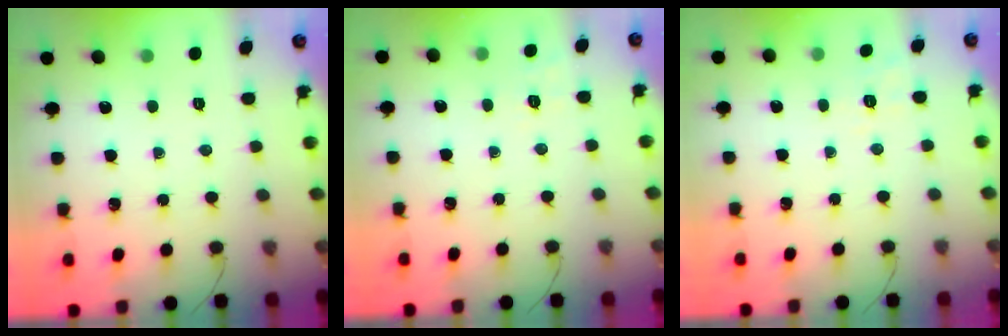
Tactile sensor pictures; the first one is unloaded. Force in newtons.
{"total": 2.1, "press": 1.2, "slide": 1.8}
{"total": 2.8, "press": 2.1, "slide": 1.9}